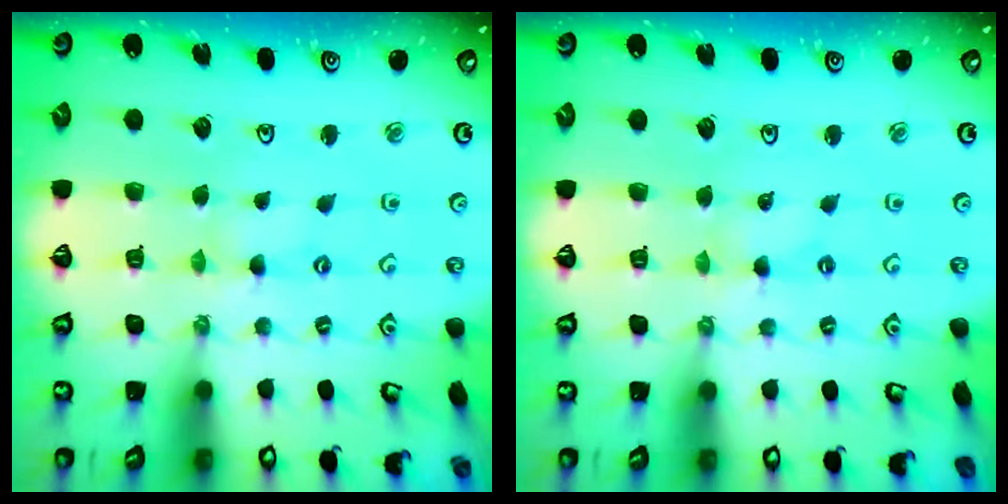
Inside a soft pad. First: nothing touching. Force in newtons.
{"total": 0.0}